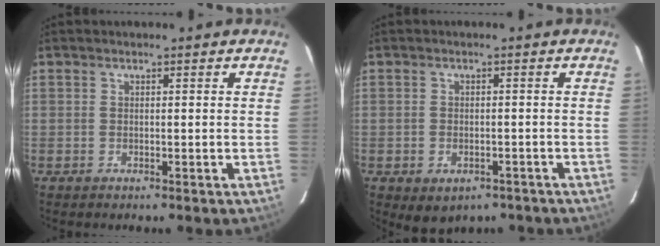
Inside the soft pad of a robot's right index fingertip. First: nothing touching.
{"total": 5.5, "force": [-3.1, 3.7, 2.6], "torque": [-0.050, -0.007, -0.029]}